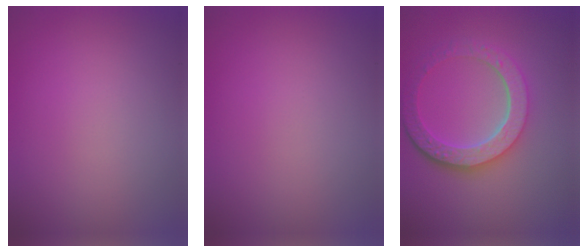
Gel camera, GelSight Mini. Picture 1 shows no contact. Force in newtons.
{"total": 0.0}
{"total": 6.2, "press": 4.6, "slide": 4.1}